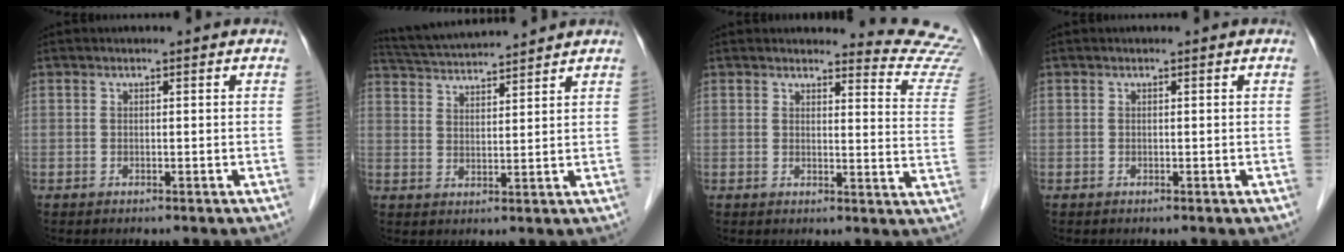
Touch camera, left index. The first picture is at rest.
{"total": 10.0, "force": [9.5, -0.4, 3.1], "torque": [-0.068, 0.026, 0.158]}
{"total": 10.7, "force": [10.7, -0.3, 0.1], "torque": [0.015, -0.112, 0.088]}
{"total": 0.0}